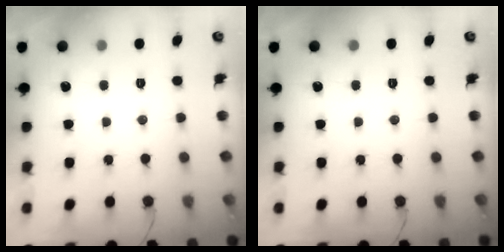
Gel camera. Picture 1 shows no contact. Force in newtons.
{"total": 0.0}